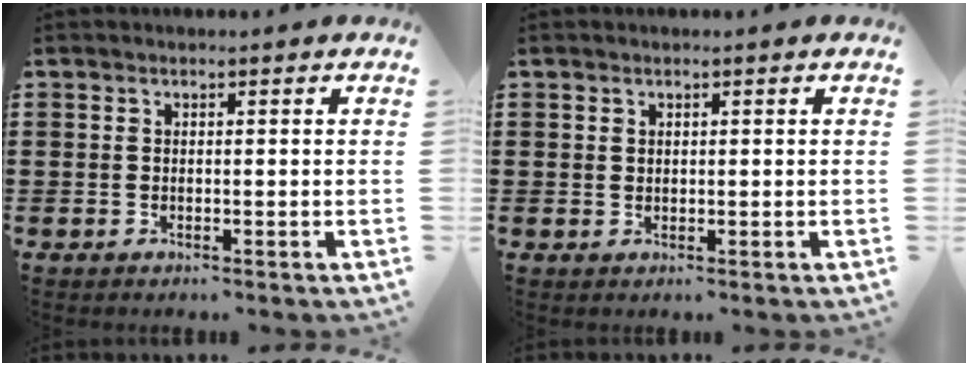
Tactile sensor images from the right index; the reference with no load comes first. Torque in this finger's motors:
{"motor_torque": [-0.61, 0.66, 0.01, -0.01]}